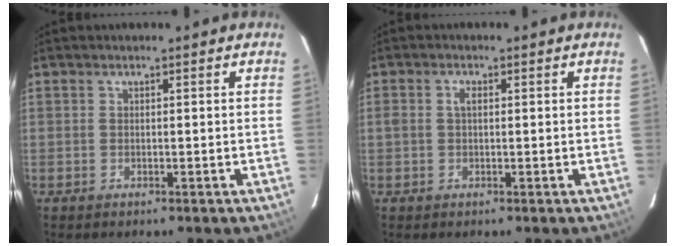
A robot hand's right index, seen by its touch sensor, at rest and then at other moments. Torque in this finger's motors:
{"motor_torque": [0.23, 0.03, 0.13, 0.04]}